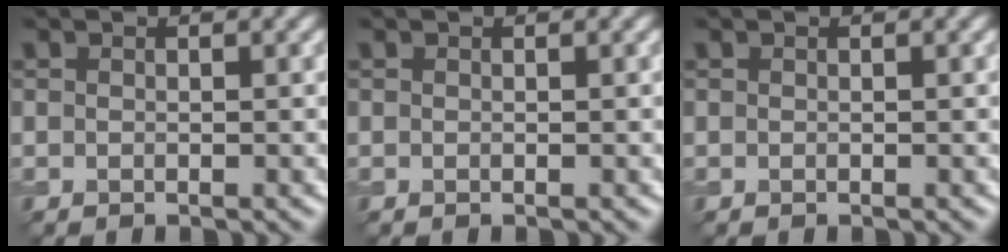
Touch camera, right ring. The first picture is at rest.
{"total": 0.0}
{"total": 0.0}